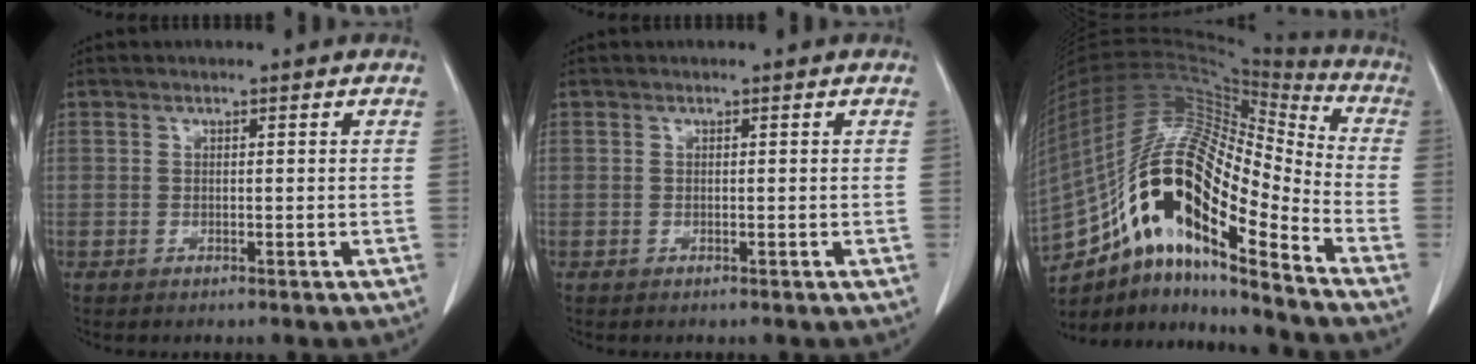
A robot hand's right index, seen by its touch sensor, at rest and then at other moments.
{"total": 0.0}
{"total": 25.4, "force": [-13.2, 6.1, 20.8], "torque": [-0.406, 0.010, -0.234]}